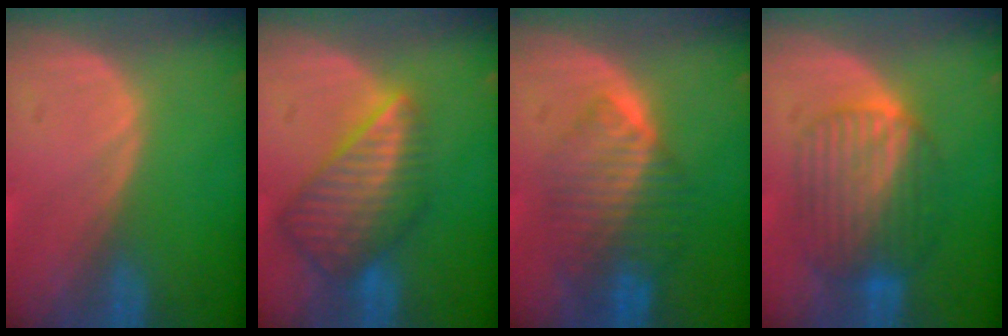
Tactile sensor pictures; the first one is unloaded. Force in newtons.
{"total": 8.8, "press": 7.7, "slide": 4.4}
{"total": 7.5, "press": 7.3, "slide": 1.6}
{"total": 7.7, "press": 7.7, "slide": 0.2}